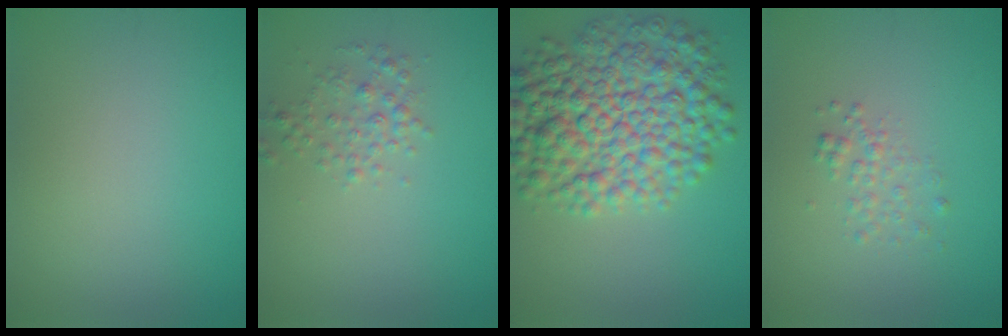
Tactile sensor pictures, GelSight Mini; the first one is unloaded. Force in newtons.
{"total": 1.9, "press": 1.9, "slide": 0.0}
{"total": 10.1, "press": 10.1, "slide": 0.1}
{"total": 1.4, "press": 1.4, "slide": 0.1}